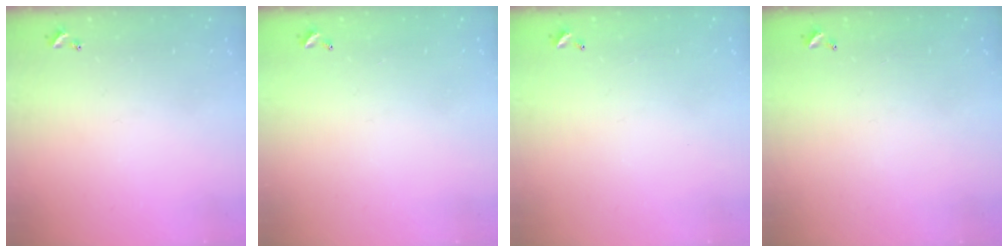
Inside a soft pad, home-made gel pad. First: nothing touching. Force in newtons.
{"total": 2.8, "press": 2.8, "slide": 0.1}
{"total": 2.8, "press": 2.8, "slide": 0.1}
{"total": 3.0, "press": 3.0, "slide": 0.1}